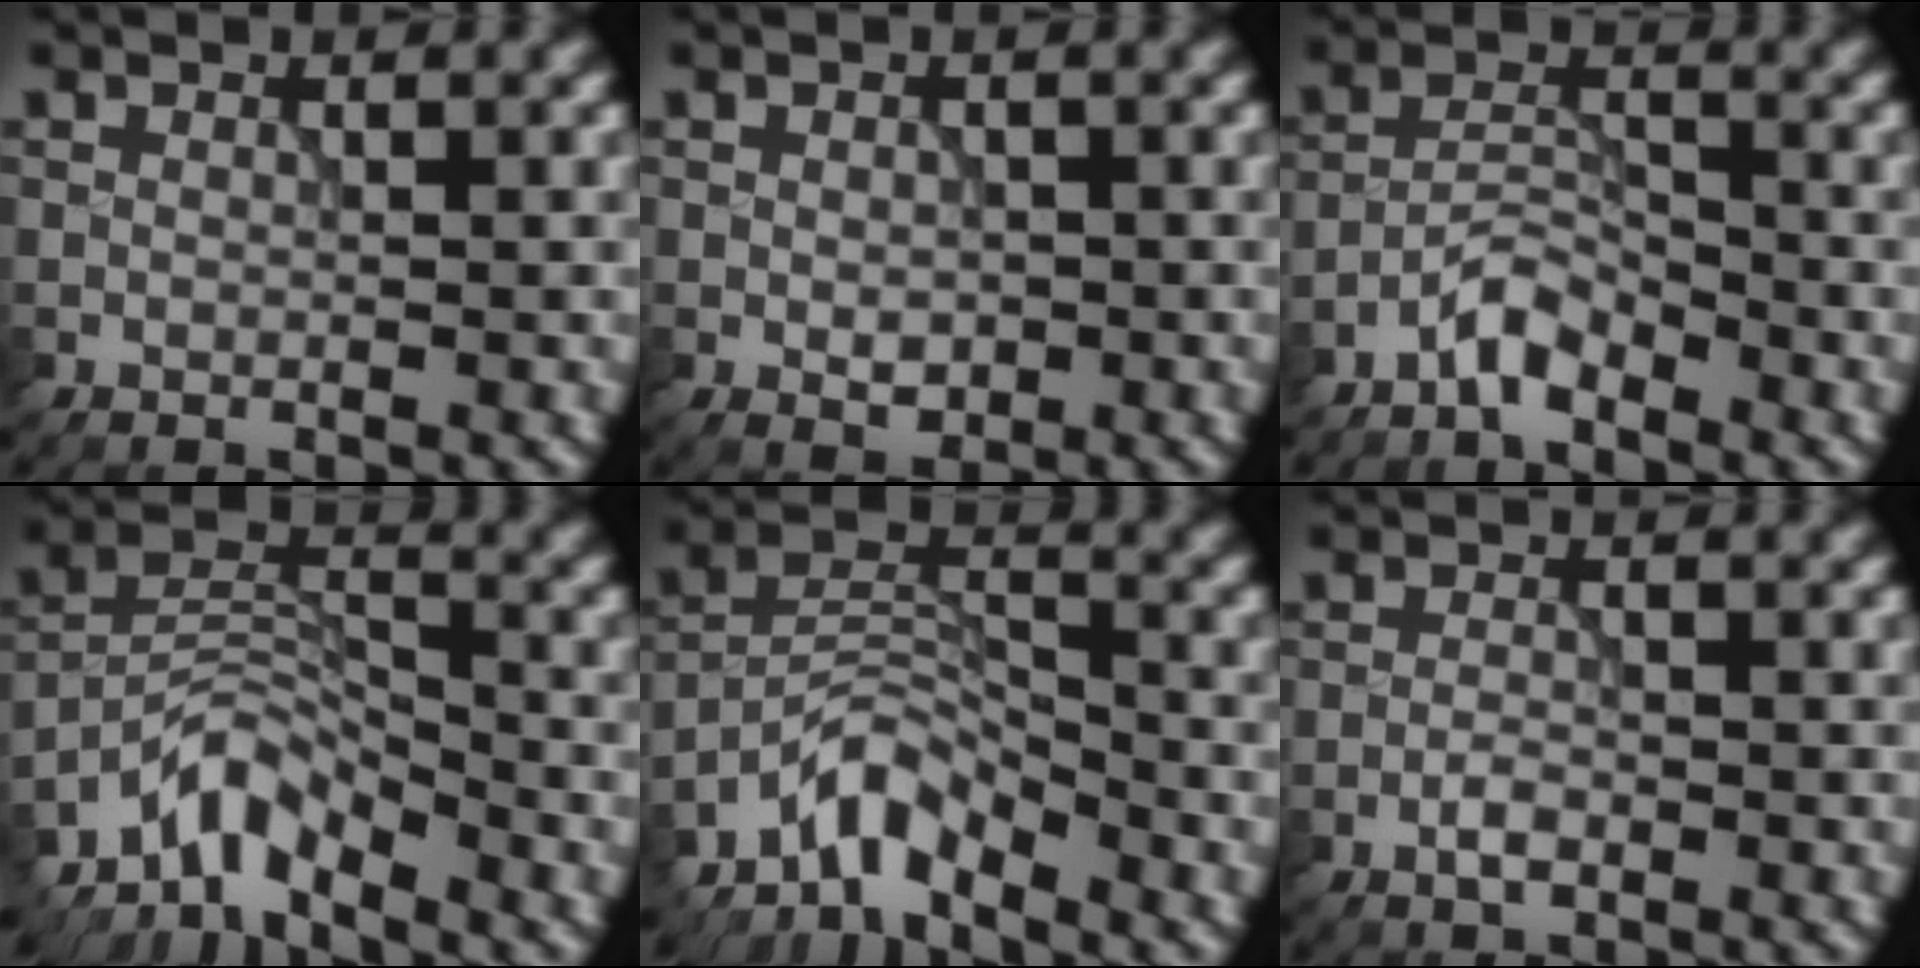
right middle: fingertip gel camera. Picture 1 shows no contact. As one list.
[{"total": 2.1, "force": [-0.5, 1.3, 1.5], "torque": [-0.025, -0.004, -0.006]}, {"total": 2.8, "force": [-2.3, 0.8, 1.4], "torque": [-0.023, 0.012, -0.050]}, {"total": 4.5, "force": [-3.9, 1.3, 1.9], "torque": [-0.026, 0.006, -0.087]}, {"total": 4.2, "force": [-3.6, 1.2, 1.8], "torque": [-0.027, 0.010, -0.081]}, {"total": 1.6, "force": [-0.8, 0.6, 1.2], "torque": [-0.023, 0.001, -0.019]}]